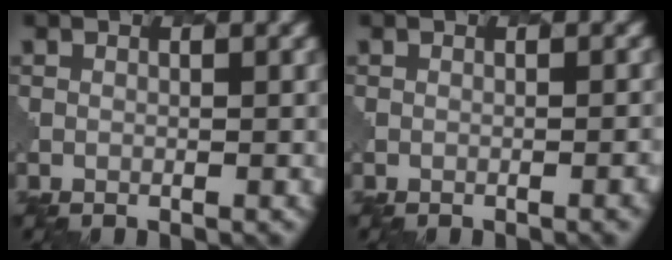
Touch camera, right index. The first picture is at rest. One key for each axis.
{"total": 1.8, "fx": -0.7, "fy": 0.7, "fz": 1.6, "tx": -0.002, "ty": 0.005, "tz": -0.007}